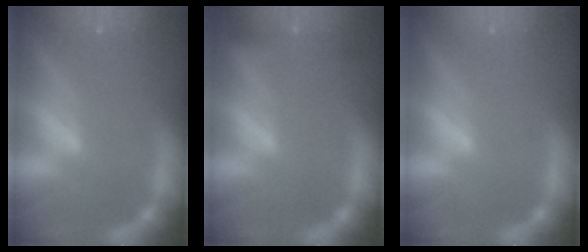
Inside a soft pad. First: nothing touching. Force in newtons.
{"total": 2.4}
{"total": 0.0}